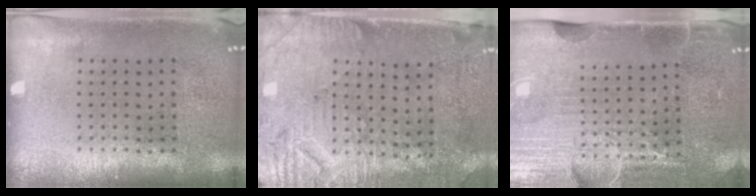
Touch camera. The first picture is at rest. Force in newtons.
{"total": 3.1, "press": 2.6, "slide": 1.5}
{"total": 4.4, "press": 3.8, "slide": 2.1}